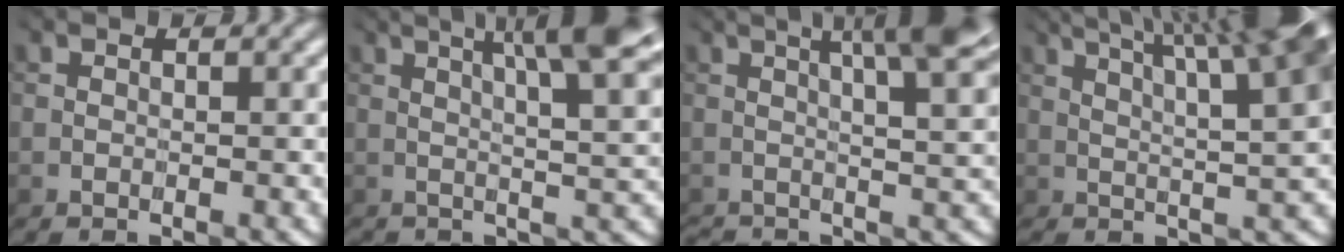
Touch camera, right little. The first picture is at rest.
{"total": 9.0, "force": [3.1, 2.5, 8.0], "torque": [-0.069, 0.023, 0.036]}
{"total": 7.7, "force": [1.9, 2.2, 7.1], "torque": [-0.065, 0.020, 0.023]}
{"total": 13.5, "force": [5.5, 3.6, 11.8], "torque": [-0.138, 0.040, 0.077]}